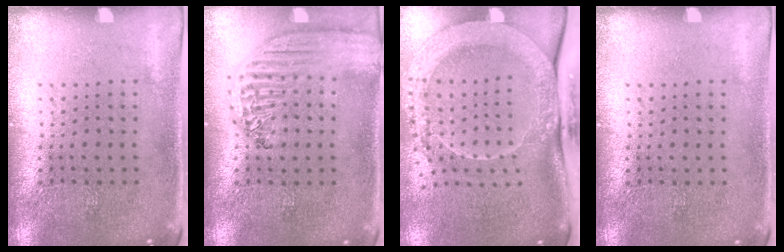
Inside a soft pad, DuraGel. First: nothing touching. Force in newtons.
{"total": 2.2, "press": 1.9, "slide": 1.1}
{"total": 2.4, "press": 2.1, "slide": 1.1}
{"total": 0.0}